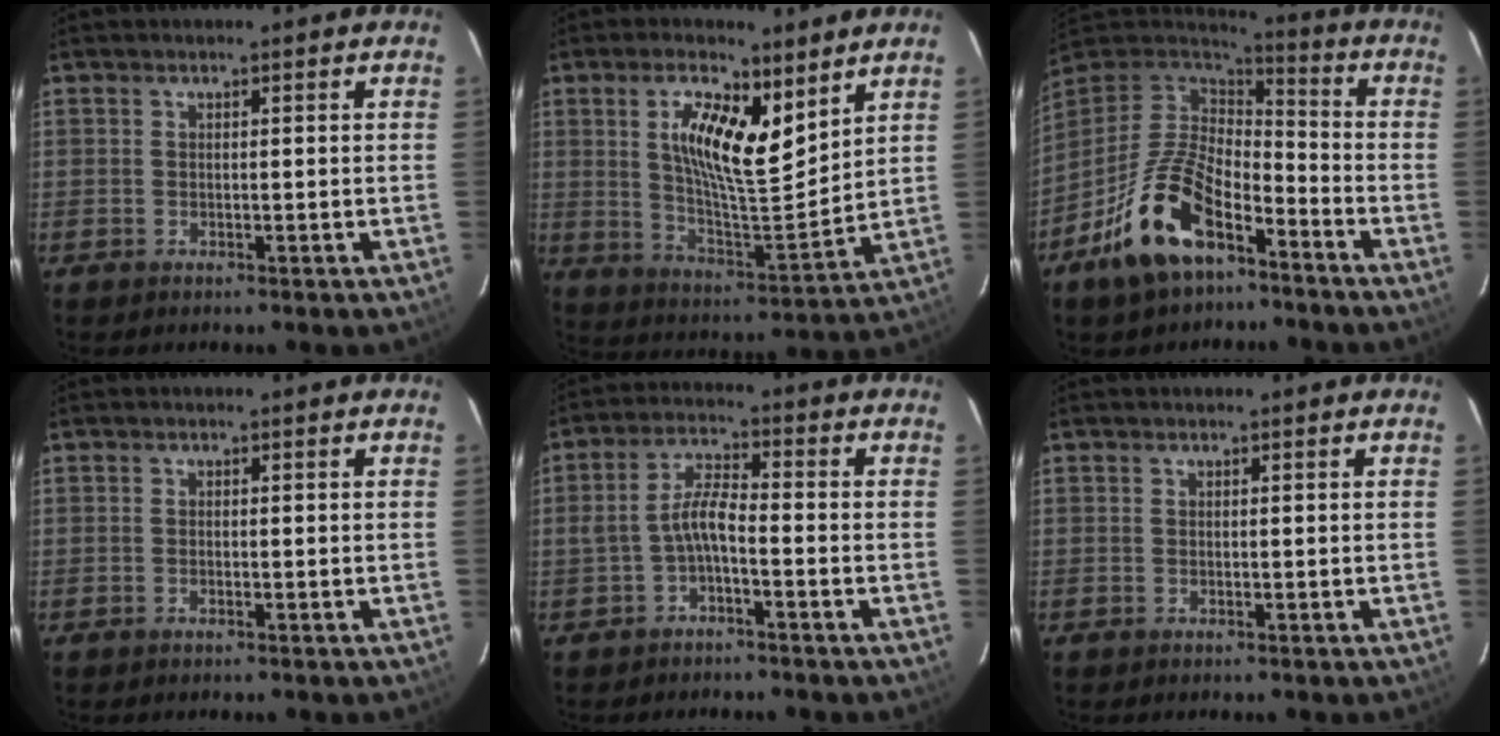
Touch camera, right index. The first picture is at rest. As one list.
[{"total": 13.8, "force": [6.6, 4.4, 11.3], "torque": [-0.196, 0.002, 0.119]}, {"total": 17.7, "force": [-10.2, 8.3, 11.9], "torque": [-0.245, -0.006, -0.189]}, {"total": 0.0}, {"total": 4.8, "force": [-2.2, 1.2, 4.1], "torque": [-0.090, 0.014, -0.040]}, {"total": 0.0}]